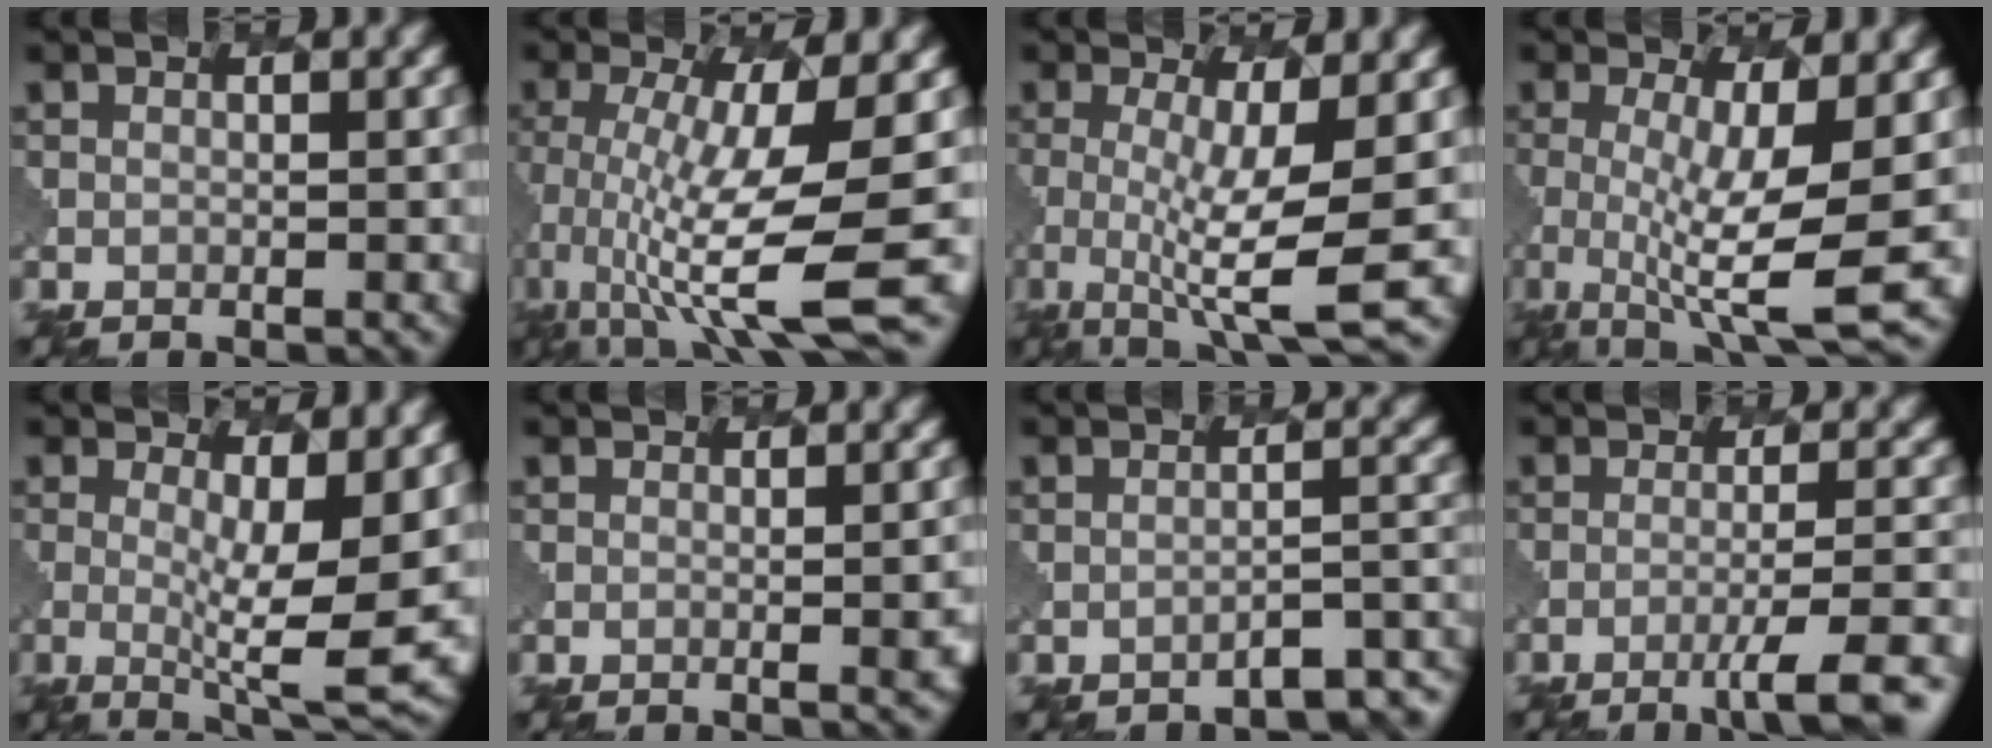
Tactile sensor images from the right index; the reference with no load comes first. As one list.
[{"total": 10.5, "force": [-2.4, 2.5, 9.9], "torque": [-0.184, -0.019, -0.038]}, {"total": 7.1, "force": [-0.7, 1.5, 6.9], "torque": [-0.121, -0.014, -0.014]}, {"total": 7.9, "force": [-0.7, 1.8, 7.7], "torque": [-0.131, -0.016, -0.014]}, {"total": 7.8, "force": [0.3, 1.9, 7.6], "torque": [-0.118, -0.016, 0.010]}, {"total": 2.7, "force": [0.0, 0.8, 2.6], "torque": [-0.020, 0.005, -0.003]}, {"total": 4.0, "force": [-3.6, 0.8, 1.7], "torque": [-0.015, 0.004, -0.047]}, {"total": 5.7, "force": [-3.1, 0.8, 4.7], "torque": [-0.066, 0.004, -0.052]}]